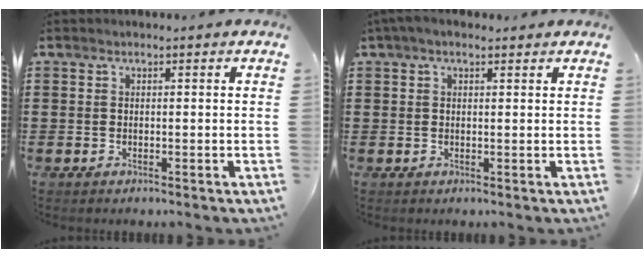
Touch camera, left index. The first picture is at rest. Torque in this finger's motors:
{"motor_torque": [2.14, 0.00, 0.46, 0.13]}